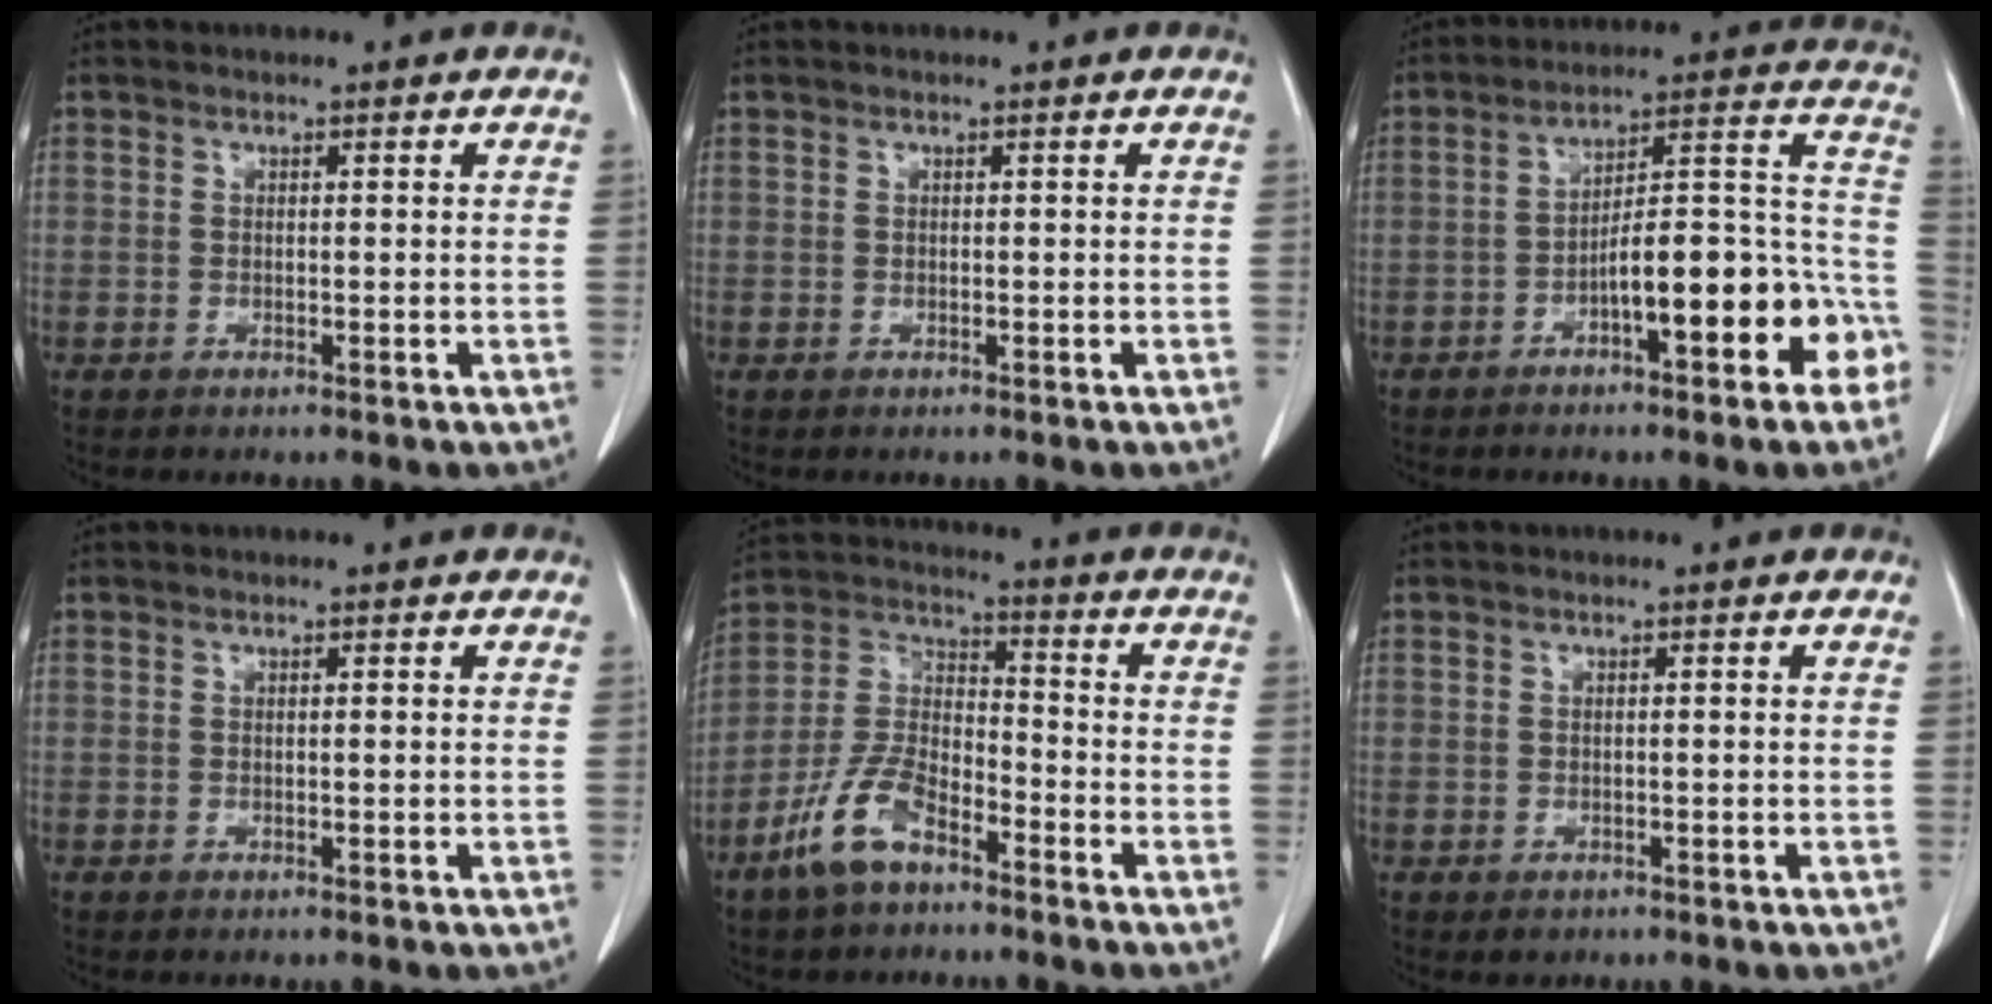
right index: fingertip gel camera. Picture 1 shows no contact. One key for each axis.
{"total": 0.0}
{"total": 15.5, "fx": -6.5, "fy": 3.6, "fz": 13.6, "tx": -0.179, "ty": 0.046, "tz": -0.089}
{"total": 0.0}
{"total": 10.2, "fx": -6.5, "fy": 4.3, "fz": 6.5, "tx": -0.152, "ty": 0.004, "tz": -0.130}
{"total": 1.1, "fx": -0.5, "fy": 0.9, "fz": 0.3, "tx": -0.003, "ty": 0.002, "tz": -0.002}